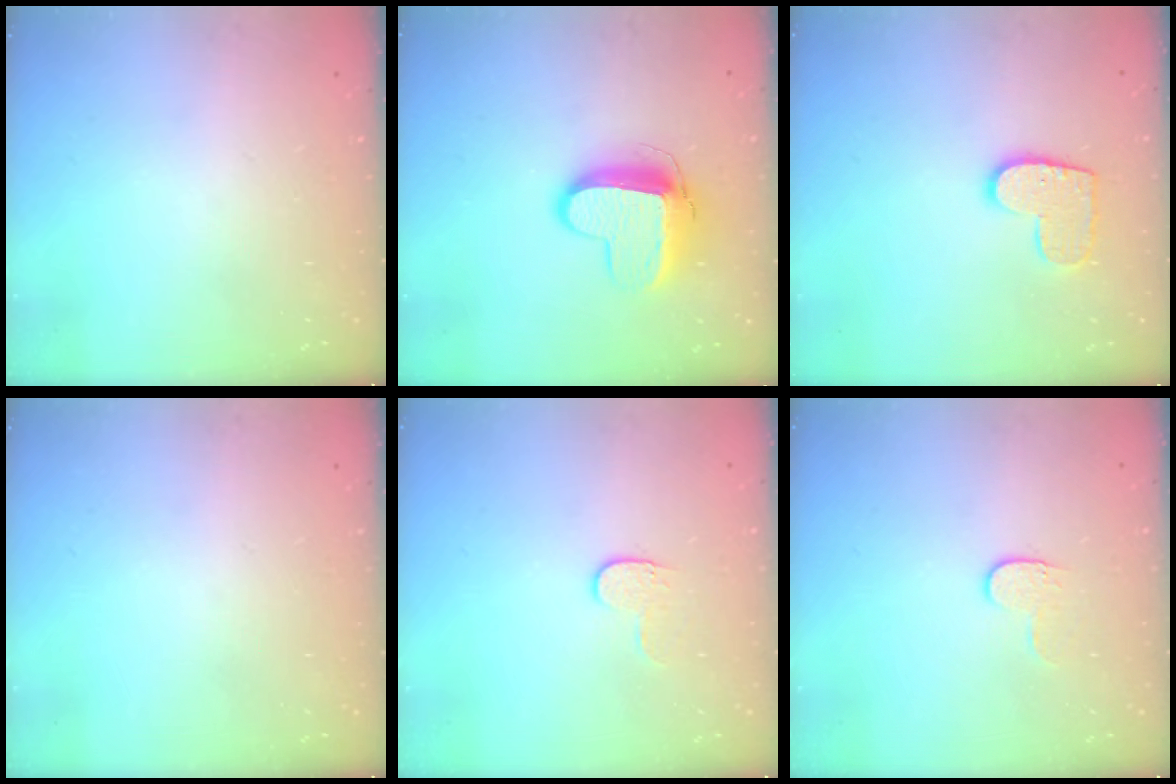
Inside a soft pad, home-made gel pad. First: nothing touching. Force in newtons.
{"total": 11.1, "press": 11.0, "slide": 1.3}
{"total": 10.2, "press": 10.1, "slide": 0.5}
{"total": 0.0}
{"total": 4.6, "press": 4.6, "slide": 0.5}
{"total": 4.6, "press": 4.6, "slide": 0.5}